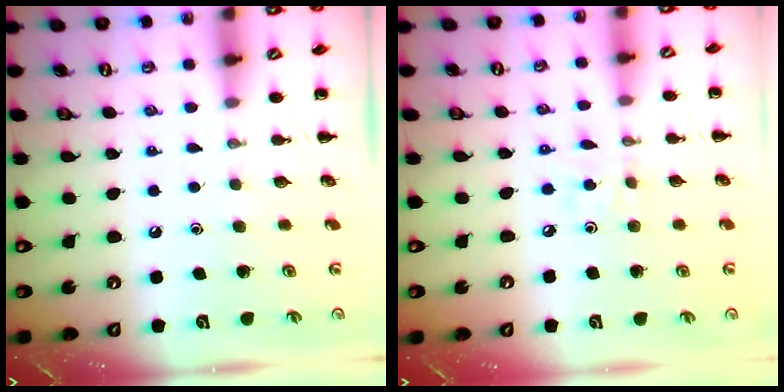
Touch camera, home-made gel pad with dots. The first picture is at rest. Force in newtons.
{"total": 2.6, "press": 2.5, "slide": 0.8}